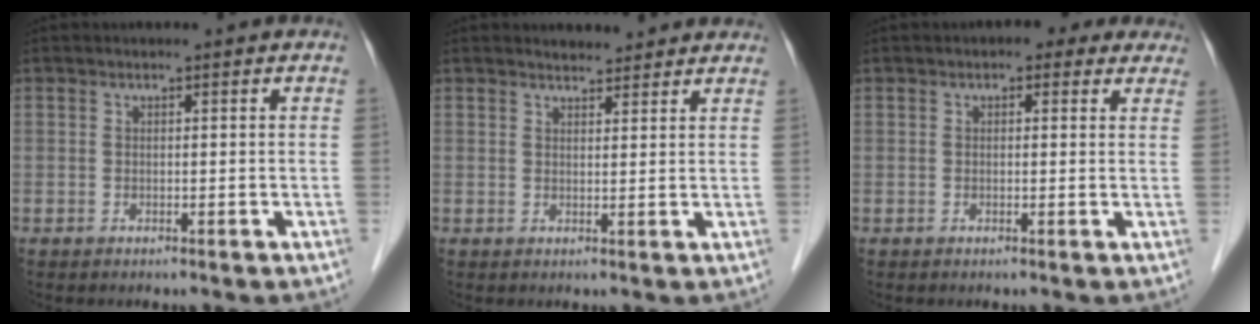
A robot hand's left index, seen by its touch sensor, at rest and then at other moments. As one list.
[{"total": 4.1, "force": [3.8, 1.1, 0.9], "torque": [-0.013, 0.015, 0.048]}, {"total": 4.3, "force": [3.0, 2.1, 2.4], "torque": [-0.016, 0.022, 0.032]}]